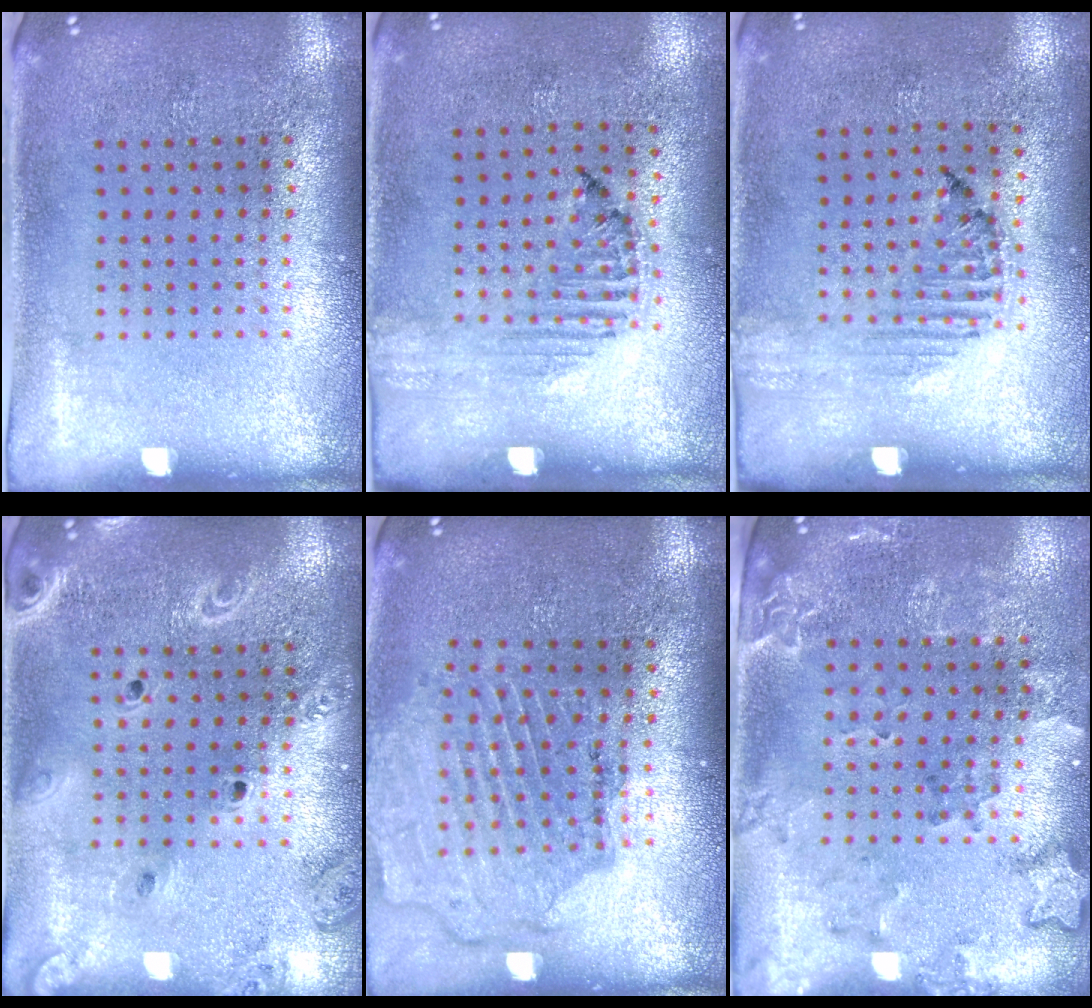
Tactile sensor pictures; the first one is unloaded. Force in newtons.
{"total": 1.2, "press": 1.1, "slide": 0.4}
{"total": 1.2, "press": 1.1, "slide": 0.4}
{"total": 2.2, "press": 2.0, "slide": 0.9}
{"total": 1.6, "press": 1.5, "slide": 0.3}
{"total": 1.9, "press": 1.7, "slide": 1.0}